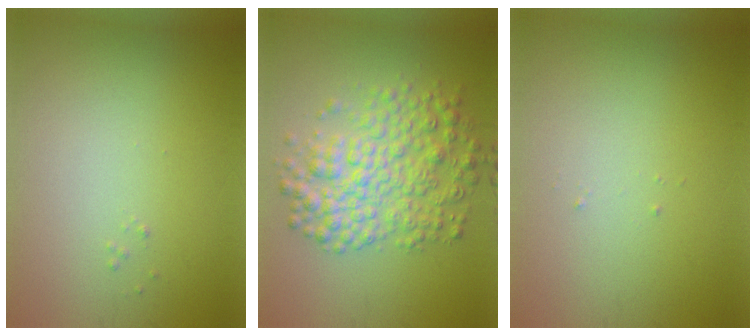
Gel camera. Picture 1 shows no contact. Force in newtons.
{"total": 5.9, "press": 5.9, "slide": 0.1}
{"total": 0.0}